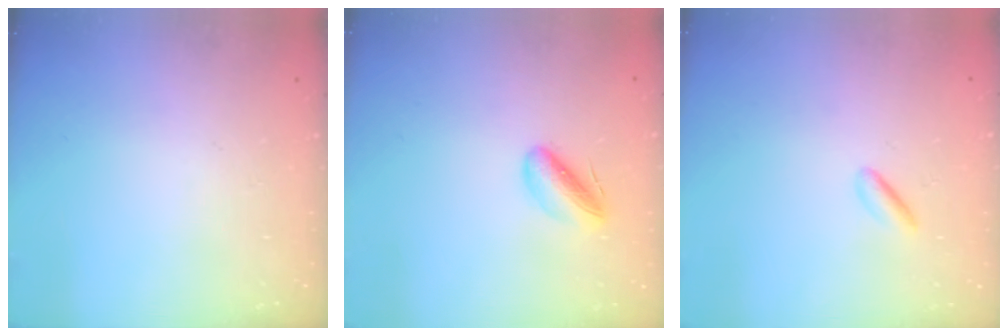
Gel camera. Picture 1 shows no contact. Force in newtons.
{"total": 6.1, "press": 5.9, "slide": 1.6}
{"total": 1.4, "press": 1.2, "slide": 0.7}